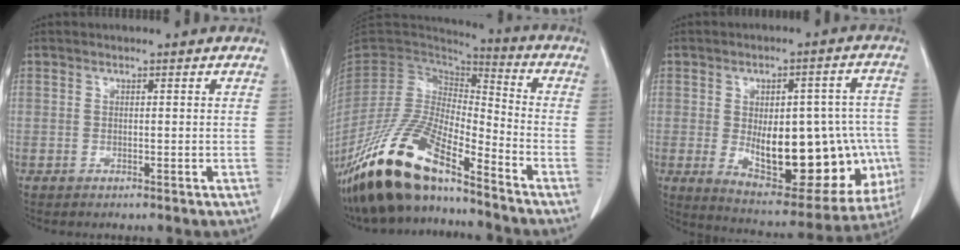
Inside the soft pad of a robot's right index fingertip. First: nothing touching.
{"total": 21.0, "force": [-15.4, 5.4, 13.2], "torque": [-0.288, -0.030, -0.294]}
{"total": 24.5, "force": [-4.0, 10.7, 21.7], "torque": [-0.261, 0.020, -0.025]}